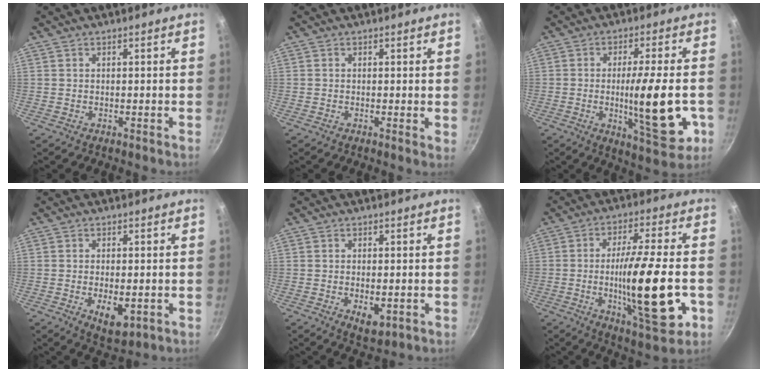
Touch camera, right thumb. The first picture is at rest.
{"total": 0.9, "force": [0.1, 0.2, 0.8], "torque": [-0.012, -0.003, -0.002]}
{"total": 15.1, "force": [-2.7, 3.4, 14.5], "torque": [-0.209, -0.005, -0.036]}
{"total": 6.6, "force": [-1.6, 3.2, 5.5], "torque": [-0.079, -0.008, -0.013]}
{"total": 4.9, "force": [-1.2, 2.5, 4.1], "torque": [-0.057, -0.009, -0.010]}
{"total": 19.5, "force": [-4.0, 4.5, 18.6], "torque": [-0.299, 0.003, -0.063]}